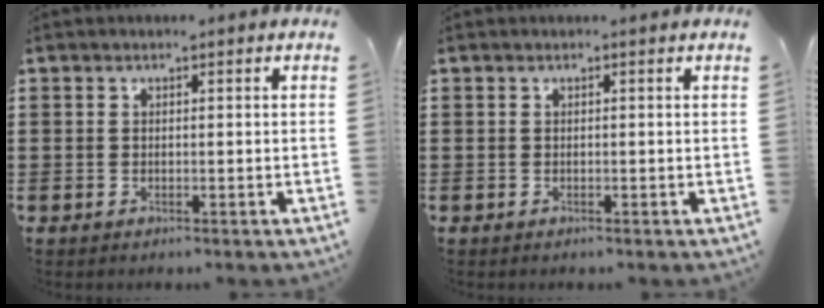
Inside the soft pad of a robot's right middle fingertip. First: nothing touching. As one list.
[{"total": 0.0}]